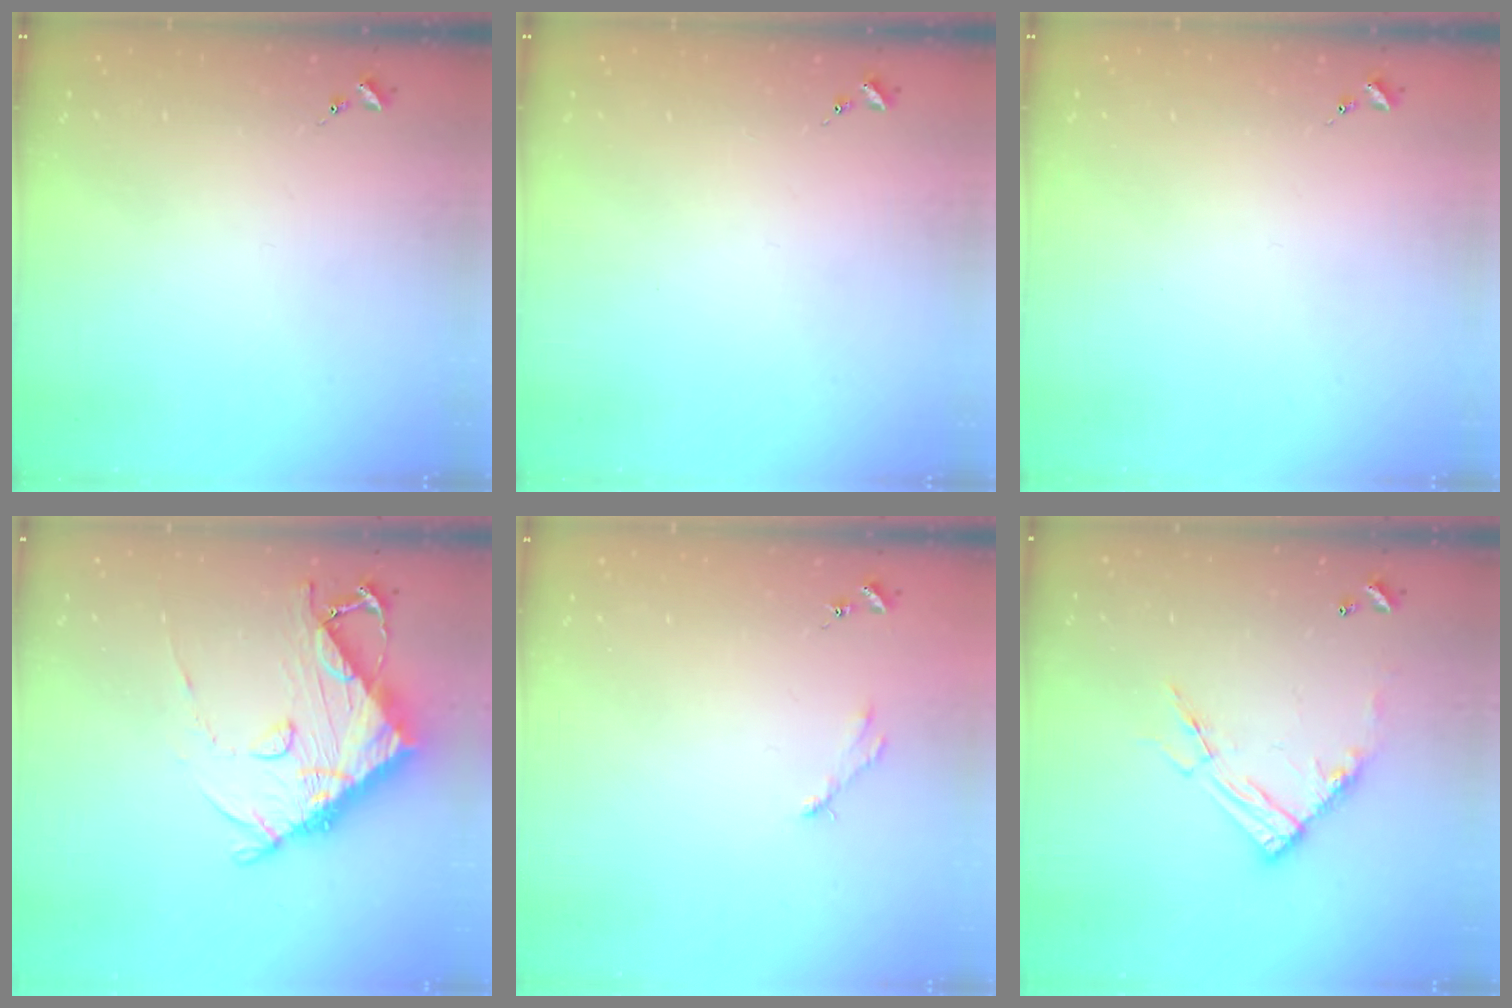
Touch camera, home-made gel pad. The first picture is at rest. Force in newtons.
{"total": 0.0}
{"total": 0.0}
{"total": 14.2, "press": 14.1, "slide": 1.7}
{"total": 2.5, "press": 2.5, "slide": 0.3}
{"total": 13.1, "press": 13.0, "slide": 1.2}